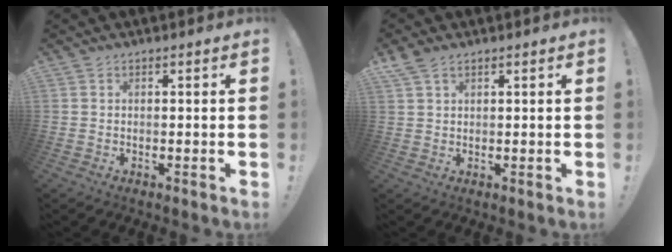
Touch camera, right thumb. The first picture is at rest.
{"total": 3.4, "force": [2.4, 1.6, 1.8], "torque": [-0.031, -0.011, 0.046]}